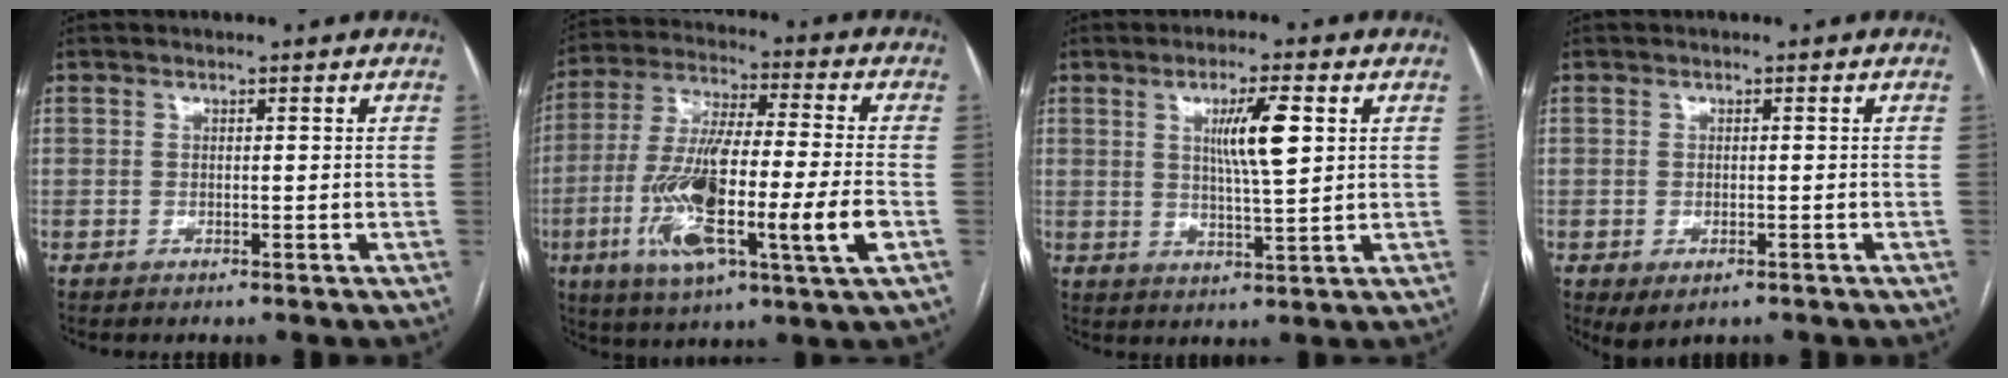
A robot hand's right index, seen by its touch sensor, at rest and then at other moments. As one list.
[{"total": 19.8, "force": [-5.6, 2.0, 18.9], "torque": [-0.357, -0.017, -0.096]}, {"total": 7.2, "force": [2.1, 0.5, 6.9], "torque": [-0.121, -0.001, 0.036]}, {"total": 3.0, "force": [-1.5, 1.5, 2.2], "torque": [-0.035, -0.006, -0.012]}]